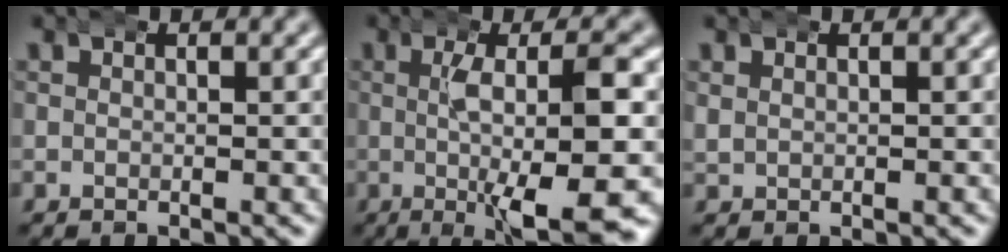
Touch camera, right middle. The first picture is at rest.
{"total": 7.7, "force": [-1.4, 1.2, 7.4], "torque": [-0.109, -0.011, -0.020]}
{"total": 1.5, "force": [0.8, 1.1, 0.7], "torque": [-0.013, 0.007, 0.012]}